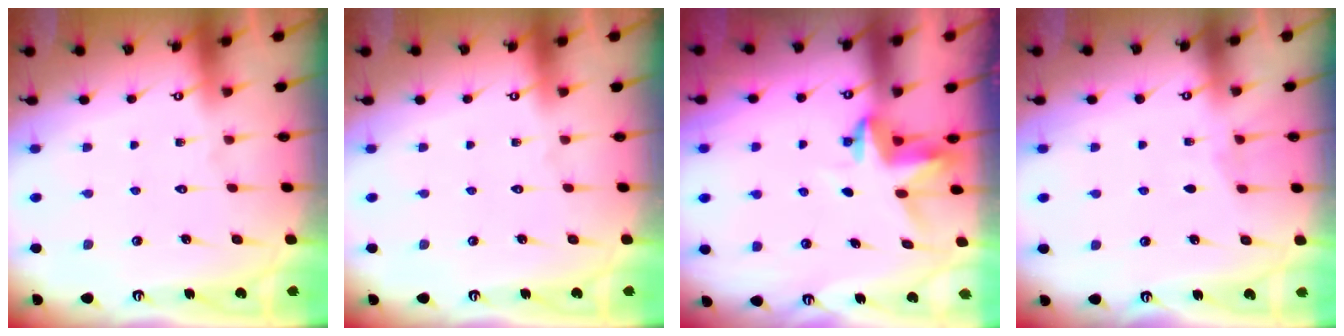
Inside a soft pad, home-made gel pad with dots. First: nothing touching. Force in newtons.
{"total": 0.0}
{"total": 3.9, "press": 3.8, "slide": 0.3}
{"total": 2.1, "press": 2.1, "slide": 0.3}